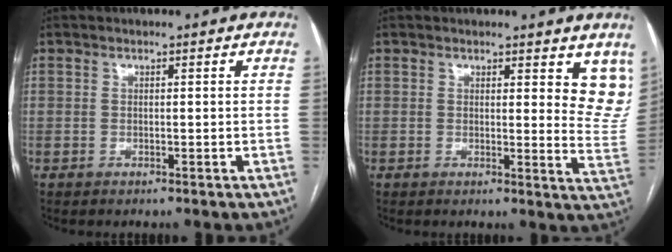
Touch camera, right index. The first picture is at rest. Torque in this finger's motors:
{"motor_torque": [0.05, 0.10, 0.02, 0.00]}